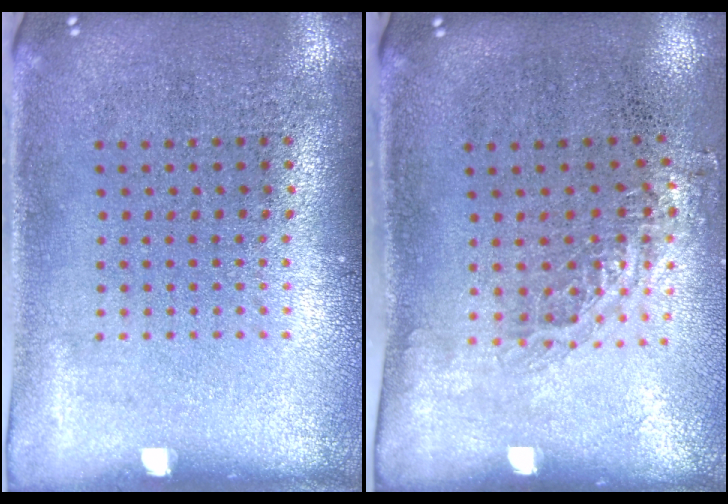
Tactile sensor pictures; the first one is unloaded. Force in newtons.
{"total": 0.8, "press": 0.8, "slide": 0.3}